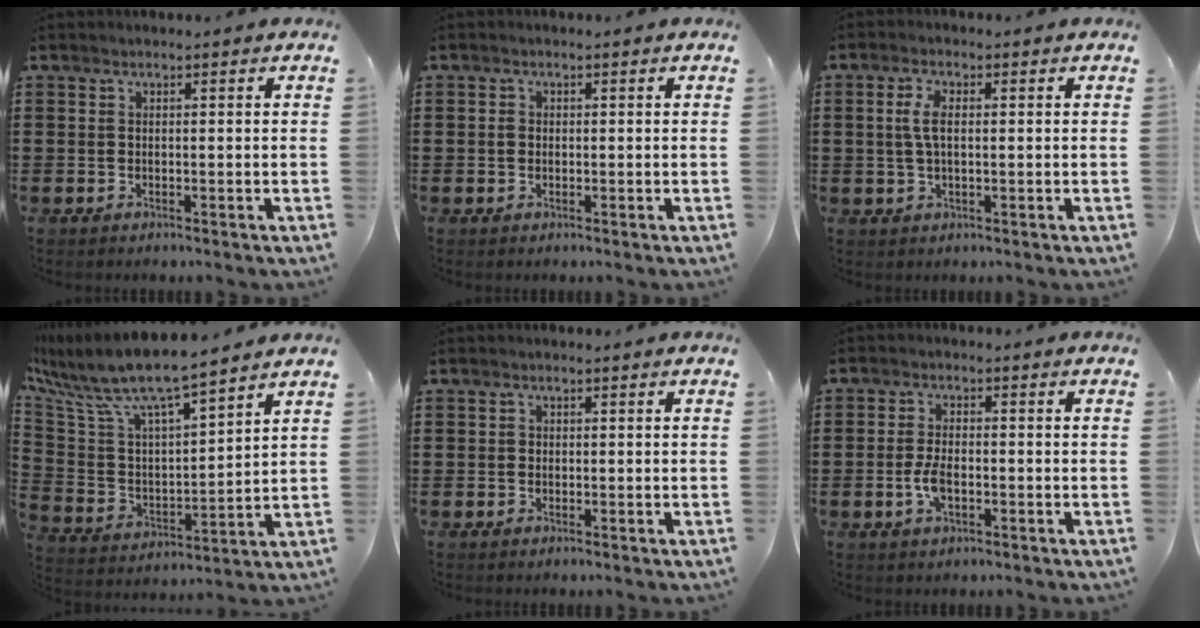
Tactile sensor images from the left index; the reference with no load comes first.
{"total": 0.9, "force": [-0.1, 0.8, 0.4], "torque": [-0.009, 0.006, -0.001]}
{"total": 4.2, "force": [0.5, 1.8, 3.7], "torque": [-0.091, 0.001, 0.003]}
{"total": 8.4, "force": [7.4, 0.9, 4.0], "torque": [-0.113, -0.054, 0.123]}
{"total": 0.7, "force": [0.0, 0.7, 0.2], "torque": [-0.006, 0.005, -0.001]}
{"total": 4.3, "force": [-1.1, 2.0, 3.6], "torque": [-0.085, -0.002, -0.024]}